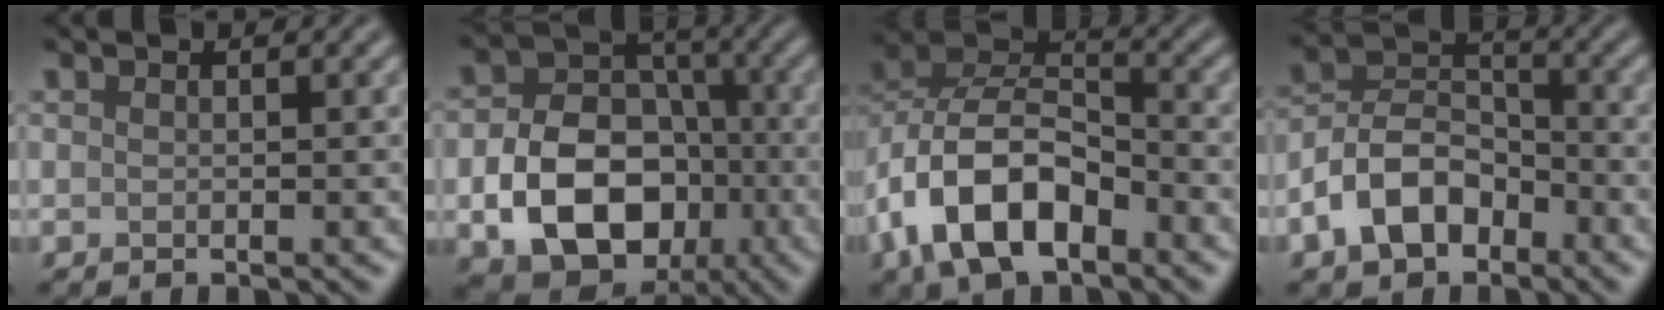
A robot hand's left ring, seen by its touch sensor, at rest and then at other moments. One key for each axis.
{"total": 10.3, "fx": -3.2, "fy": 7.5, "fz": 6.2, "tx": -0.106, "ty": -0.008, "tz": -0.057}
{"total": 9.8, "fx": -4.5, "fy": 5.4, "fz": 6.8, "tx": -0.132, "ty": 0.011, "tz": -0.093}
{"total": 6.4, "fx": -3.4, "fy": 4.1, "fz": 3.6, "tx": -0.064, "ty": 0.006, "tz": -0.075}